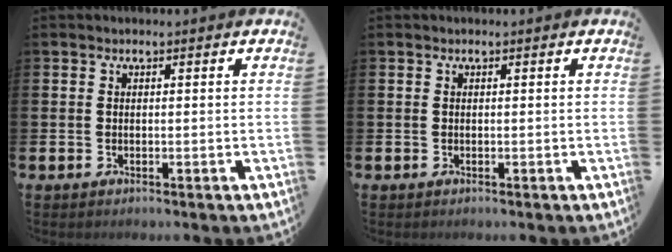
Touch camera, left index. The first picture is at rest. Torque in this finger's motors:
{"motor_torque": [0.00, 0.00, 0.00, 0.00]}